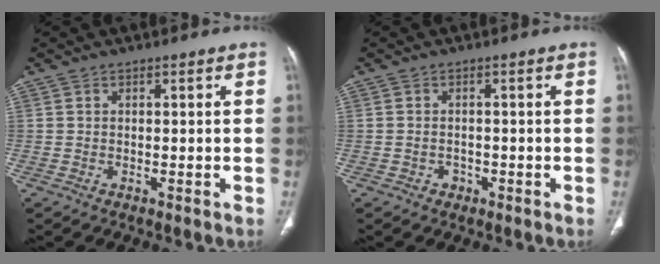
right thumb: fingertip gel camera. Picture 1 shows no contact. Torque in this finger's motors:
{"motor_torque": [-0.22, 0.12, -0.25, 0.12, -0.01]}